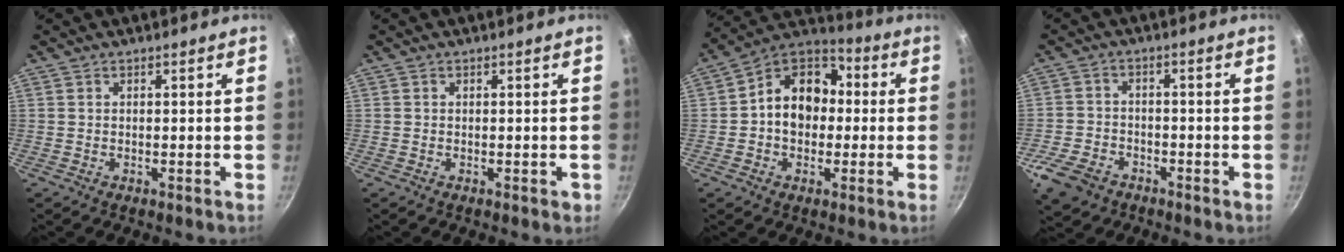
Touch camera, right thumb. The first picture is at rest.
{"total": 1.0, "force": [-0.3, 0.7, 0.6], "torque": [-0.001, 0.003, -0.005]}
{"total": 13.4, "force": [0.0, 10.5, 8.4], "torque": [-0.086, 0.039, -0.022]}
{"total": 8.3, "force": [-4.8, 5.5, 3.8], "torque": [-0.075, 0.031, -0.094]}